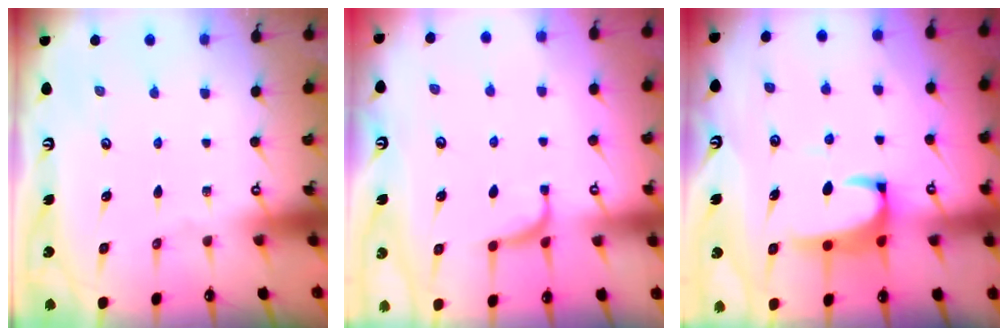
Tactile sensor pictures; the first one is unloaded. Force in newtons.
{"total": 3.9, "press": 3.9, "slide": 0.3}
{"total": 2.3, "press": 2.1, "slide": 1.0}